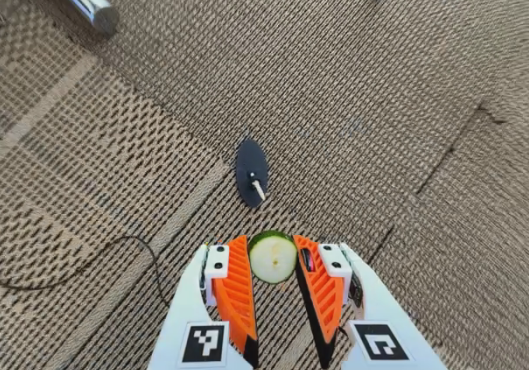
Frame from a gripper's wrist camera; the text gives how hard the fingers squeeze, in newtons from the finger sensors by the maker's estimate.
{"total": 6.6, "left": 6.0, "right": 7.2}